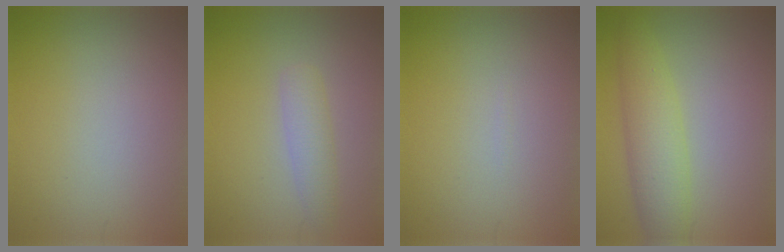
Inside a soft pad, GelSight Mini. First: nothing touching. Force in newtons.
{"total": 2.2, "press": 2.2, "slide": 0.1}
{"total": 0.0}
{"total": 4.4, "press": 4.4, "slide": 0.1}